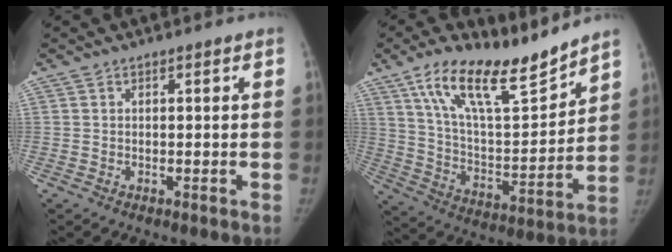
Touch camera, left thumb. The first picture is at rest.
{"total": 18.2, "force": [13.6, 5.4, 10.7], "torque": [-0.147, -0.075, 0.244]}